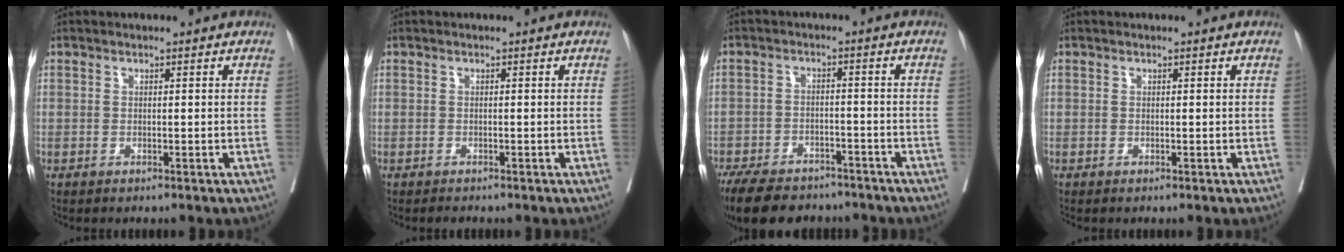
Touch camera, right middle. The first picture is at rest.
{"total": 0.9, "force": [-0.8, 0.2, 0.2], "torque": [-0.007, -0.003, -0.010]}
{"total": 15.0, "force": [-12.3, 5.9, 6.1], "torque": [-0.133, -0.009, -0.179]}
{"total": 0.0}